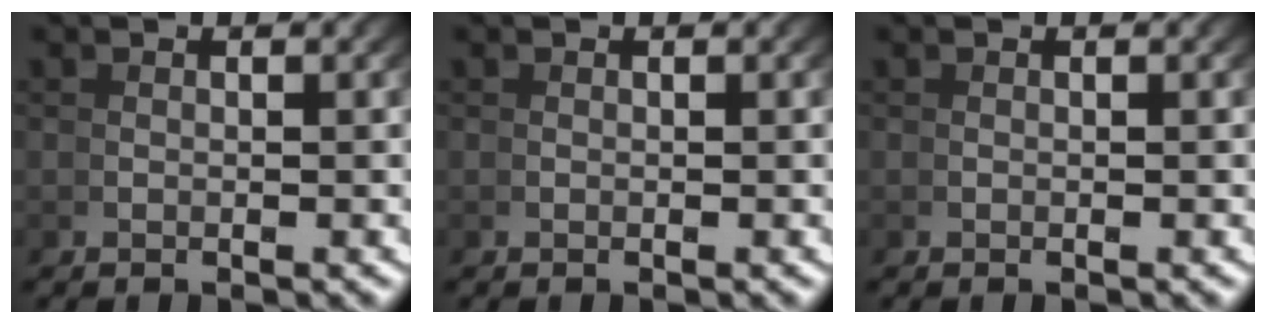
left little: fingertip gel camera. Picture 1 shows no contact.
{"total": 0.0}
{"total": 0.0}